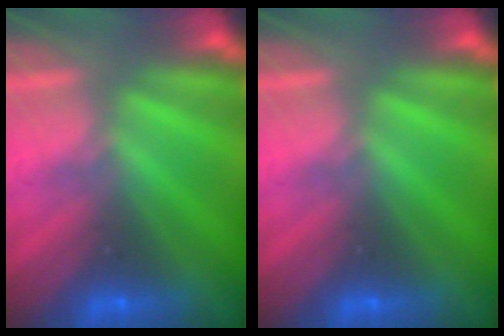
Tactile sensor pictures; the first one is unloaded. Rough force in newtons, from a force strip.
{"total": 0.0}